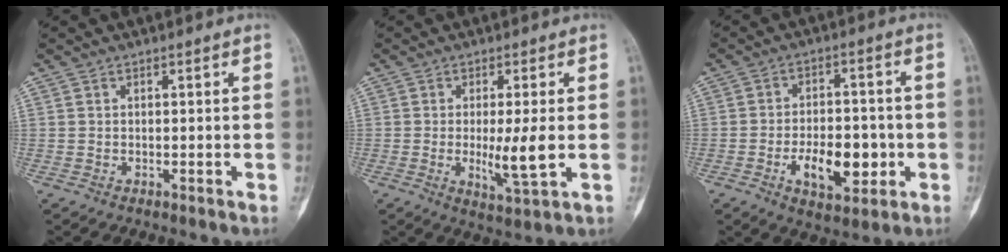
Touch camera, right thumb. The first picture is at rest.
{"total": 7.2, "force": [-0.4, 1.0, 7.1], "torque": [-0.126, -0.019, -0.007]}
{"total": 10.9, "force": [-3.0, 5.8, 8.8], "torque": [-0.118, 0.017, -0.042]}